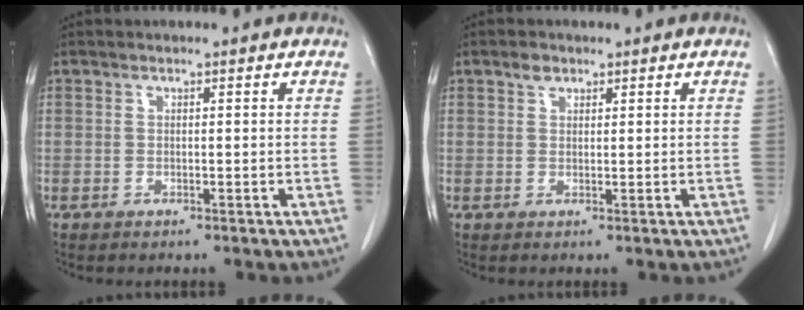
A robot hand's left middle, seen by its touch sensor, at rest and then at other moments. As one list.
[{"total": 1.5, "force": [1.1, 0.9, 0.6], "torque": [-0.011, 0.001, 0.018]}]